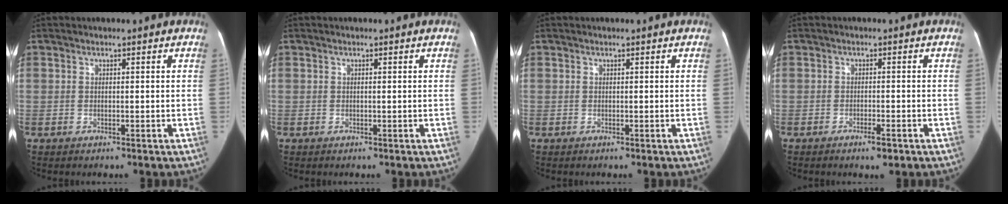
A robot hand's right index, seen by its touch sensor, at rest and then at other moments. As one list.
[{"total": 0.0}, {"total": 0.0}, {"total": 2.6, "force": [-1.6, 0.5, 2.0], "torque": [-0.031, -0.001, -0.023]}]